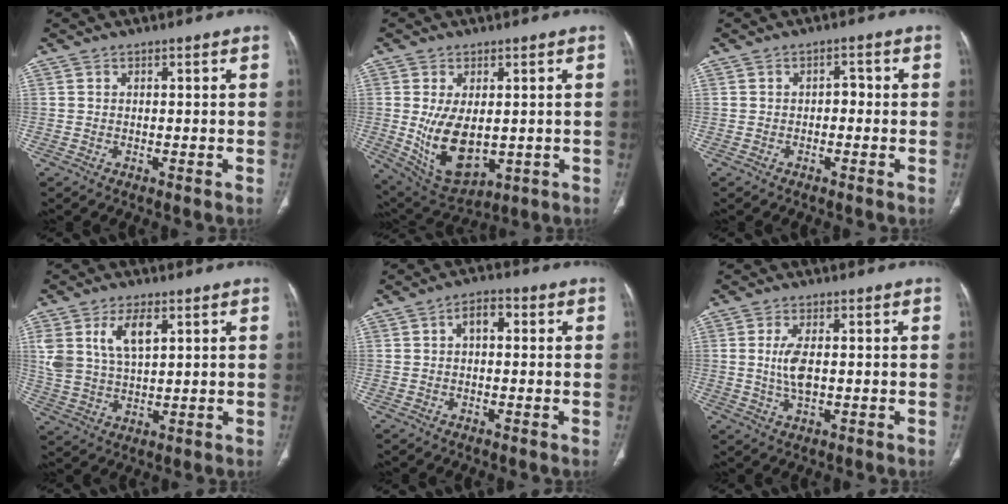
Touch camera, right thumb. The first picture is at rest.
{"total": 11.9, "force": [-0.6, 6.7, 9.8], "torque": [-0.162, -0.012, 0.018]}
{"total": 1.8, "force": [-0.4, 1.3, 1.2], "torque": [-0.008, 0.010, -0.012]}
{"total": 9.3, "force": [3.8, 4.7, 7.0], "torque": [-0.137, -0.008, 0.080]}
{"total": 4.0, "force": [0.6, 2.3, 3.2], "torque": [-0.045, 0.014, 0.003]}
{"total": 5.2, "force": [0.2, 2.3, 4.6], "torque": [-0.101, -0.006, 0.006]}